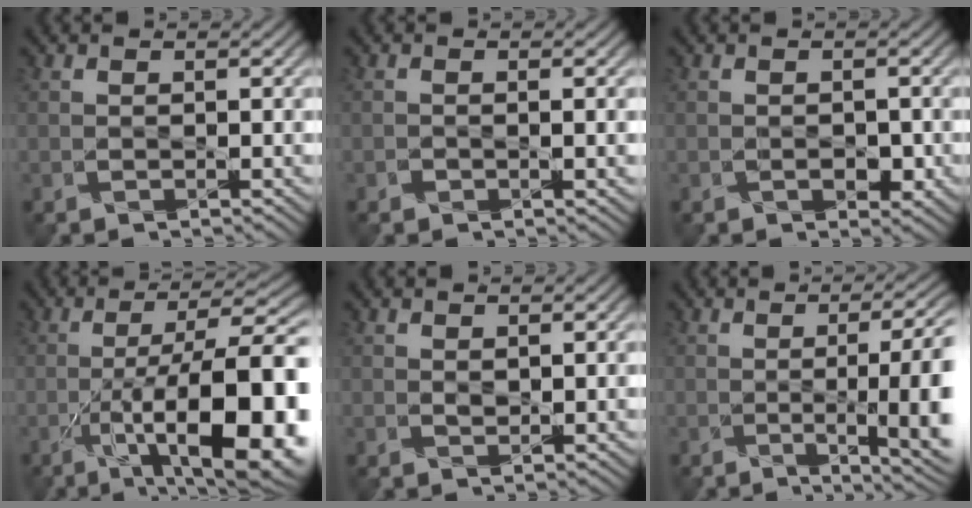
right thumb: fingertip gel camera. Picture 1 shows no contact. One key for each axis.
{"total": 1.3, "fx": -0.8, "fy": 0.2, "fz": 1.0, "tx": -0.024, "ty": -0.002, "tz": -0.015}
{"total": 2.1, "fx": -1.2, "fy": 1.5, "fz": 1.0, "tx": -0.006, "ty": -0.001, "tz": -0.017}
{"total": 17.9, "fx": -7.5, "fy": 5.7, "fz": 15.2, "tx": -0.213, "ty": -0.003, "tz": -0.116}
{"total": 0.9, "fx": 0.3, "fy": 0.4, "fz": 0.7, "tx": -0.018, "ty": 0.000, "tz": 0.007}
{"total": 12.5, "fx": -2.1, "fy": 4.0, "fz": 11.6, "tx": -0.122, "ty": 0.012, "tz": -0.034}